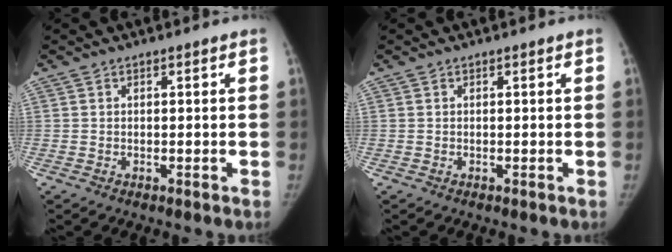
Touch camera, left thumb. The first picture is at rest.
{"total": 0.0}